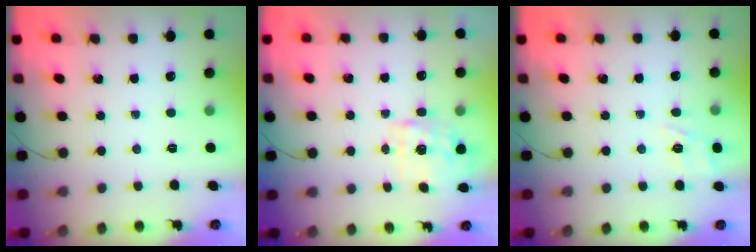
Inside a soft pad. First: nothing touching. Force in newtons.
{"total": 9.8, "press": 9.8, "slide": 0.5}
{"total": 3.8, "press": 3.5, "slide": 1.4}